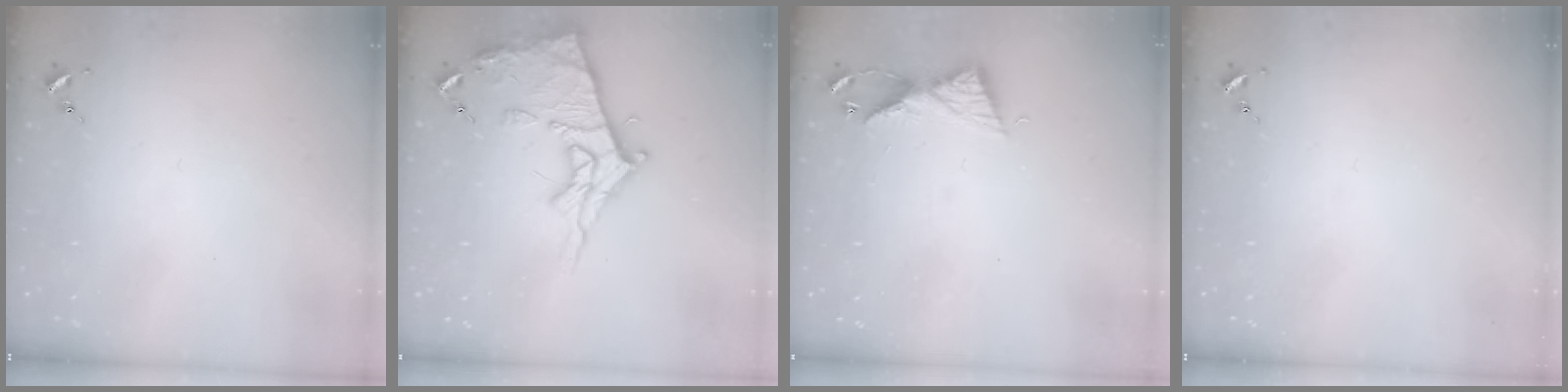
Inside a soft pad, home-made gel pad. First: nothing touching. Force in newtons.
{"total": 16.4, "press": 16.3, "slide": 1.7}
{"total": 7.6, "press": 7.6, "slide": 0.4}
{"total": 0.0}